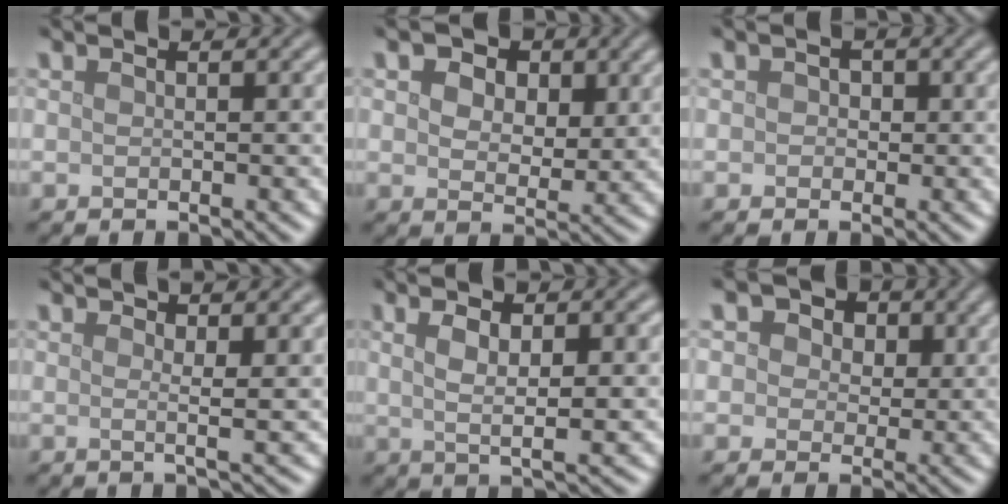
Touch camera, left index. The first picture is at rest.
{"total": 6.5, "force": [2.9, 4.1, 4.2], "torque": [-0.066, 0.011, 0.022]}
{"total": 1.1, "force": [0.2, 1.0, 0.5], "torque": [-0.002, 0.000, -0.003]}
{"total": 3.4, "force": [1.2, 0.7, 3.1], "torque": [-0.038, -0.002, 0.008]}
{"total": 5.2, "force": [0.9, 1.4, 4.9], "torque": [-0.078, 0.000, 0.017]}
{"total": 7.3, "force": [3.6, 5.3, 3.6], "torque": [-0.052, 0.018, 0.021]}